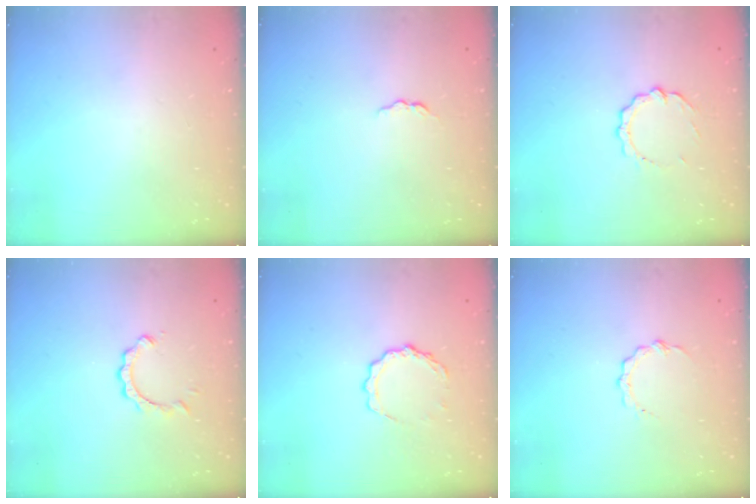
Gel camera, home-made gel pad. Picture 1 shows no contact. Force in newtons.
{"total": 3.8, "press": 3.8, "slide": 0.5}
{"total": 6.9, "press": 6.9, "slide": 0.5}
{"total": 2.0, "press": 2.0, "slide": 0.2}
{"total": 6.8, "press": 6.8, "slide": 0.4}
{"total": 5.3, "press": 5.3, "slide": 0.4}